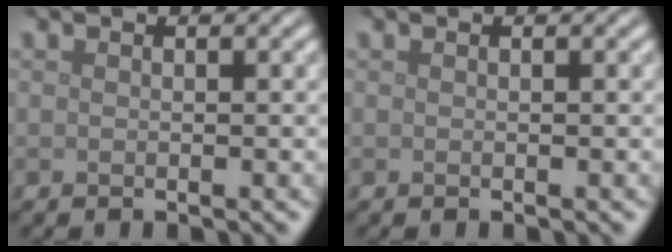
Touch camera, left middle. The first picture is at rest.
{"total": 0.0}